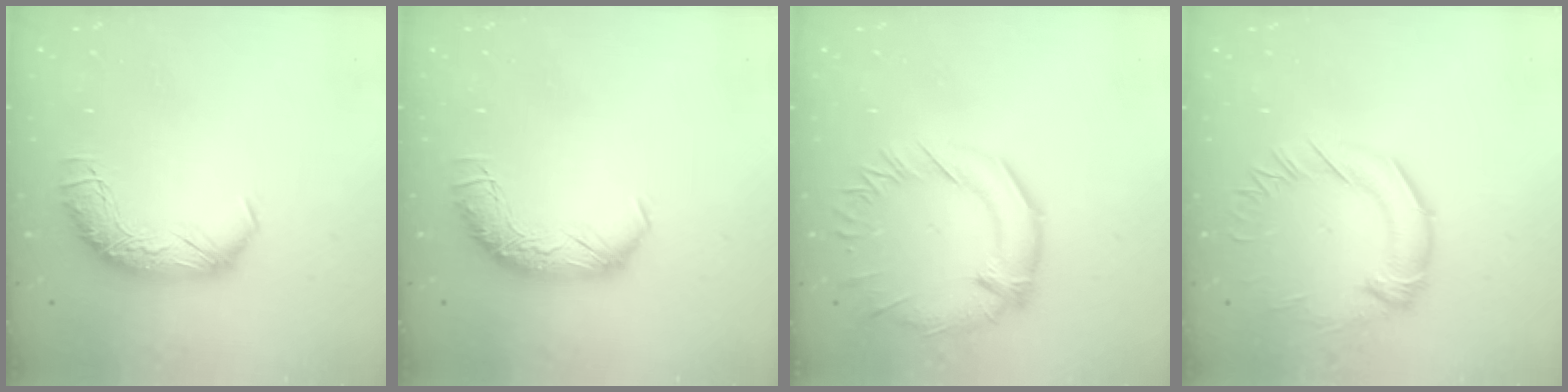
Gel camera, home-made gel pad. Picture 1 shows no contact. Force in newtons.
{"total": 0.0}
{"total": 2.6, "press": 2.1, "slide": 1.5}
{"total": 1.1, "press": 0.3, "slide": 1.0}